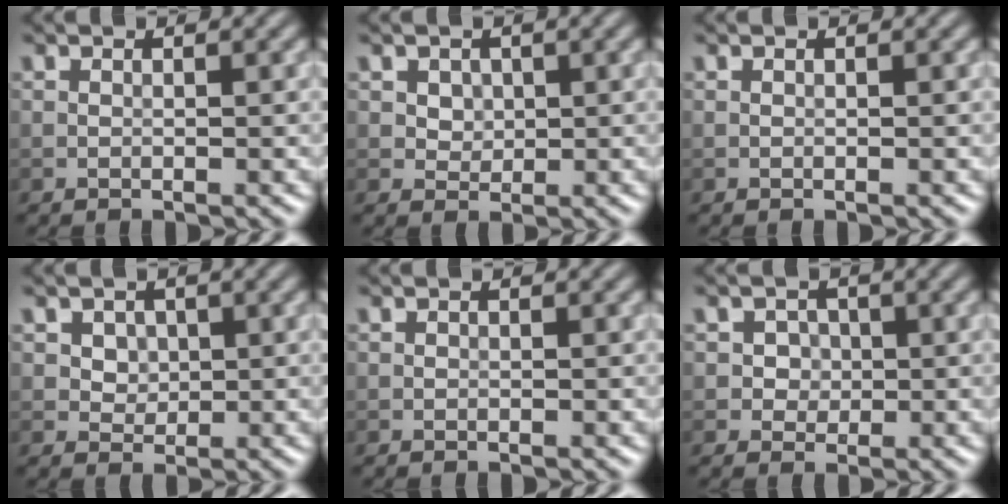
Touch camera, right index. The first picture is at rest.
{"total": 2.1, "force": [0.9, 1.6, 0.9], "torque": [-0.025, 0.000, 0.028]}
{"total": 0.0}
{"total": 2.4, "force": [1.0, 1.9, 1.1], "torque": [-0.028, -0.004, 0.030]}
{"total": 0.0}
{"total": 2.0, "force": [0.3, 1.8, 0.7], "torque": [0.003, 0.000, 0.007]}